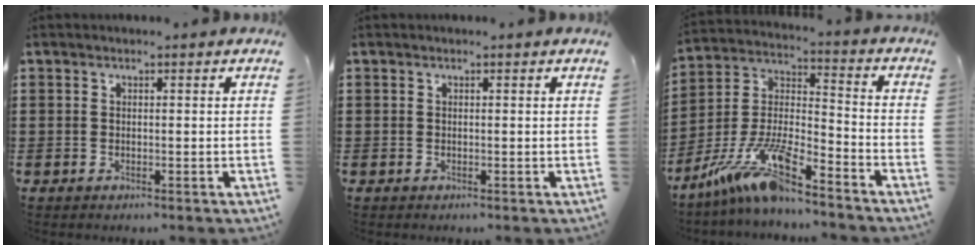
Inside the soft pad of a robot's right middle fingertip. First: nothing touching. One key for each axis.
{"total": 0.0}
{"total": 12.5, "fx": -9.8, "fy": 1.9, "fz": 7.5, "tx": -0.172, "ty": 0.005, "tz": -0.197}